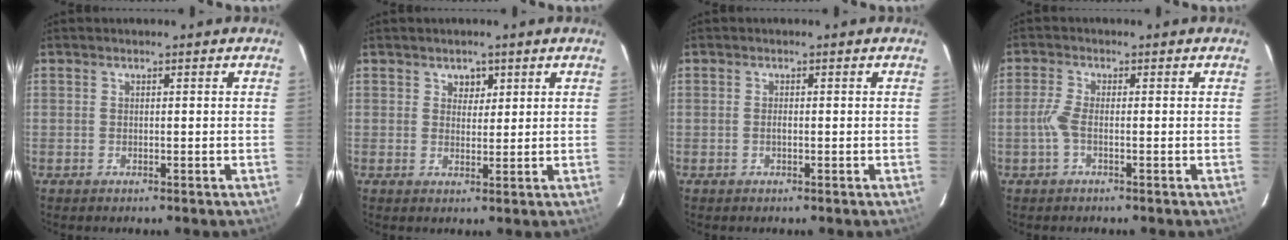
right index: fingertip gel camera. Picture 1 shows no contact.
{"total": 2.4, "force": [1.3, 2.0, 0.5], "torque": [-0.002, 0.004, 0.022]}
{"total": 1.0, "force": [-0.4, 0.5, 0.7], "torque": [-0.015, 0.002, -0.007]}
{"total": 2.8, "force": [-1.1, 0.6, 2.5], "torque": [-0.063, 0.002, -0.024]}